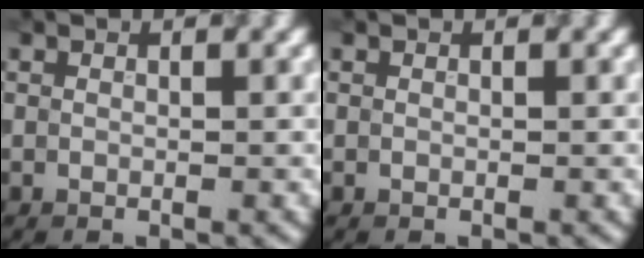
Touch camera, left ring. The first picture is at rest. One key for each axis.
{"total": 0.0}